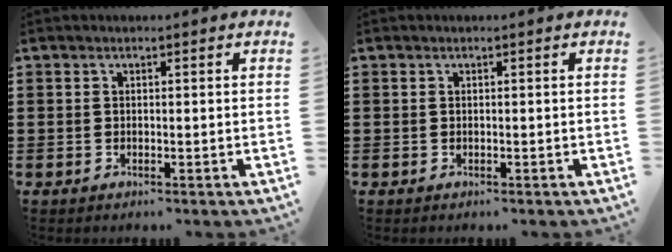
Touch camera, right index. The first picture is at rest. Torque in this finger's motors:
{"motor_torque": [0.14, 0.18, 0.00, 0.00]}